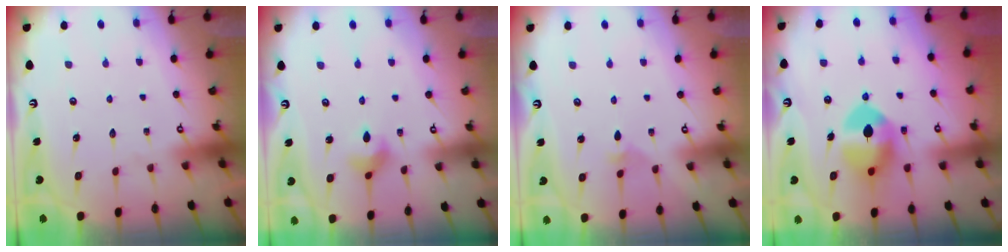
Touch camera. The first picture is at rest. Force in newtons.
{"total": 5.3, "press": 5.2, "slide": 0.8}
{"total": 1.9, "press": 1.9, "slide": 0.3}
{"total": 10.7, "press": 10.5, "slide": 1.7}